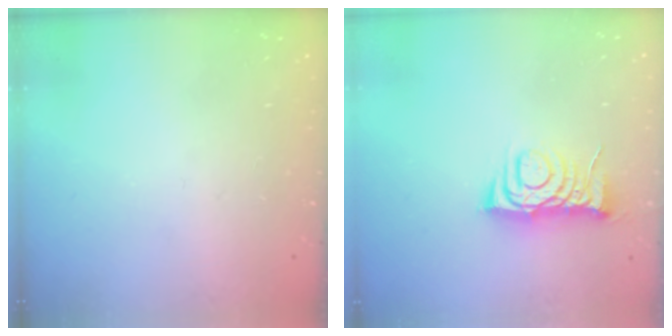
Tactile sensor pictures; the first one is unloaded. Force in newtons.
{"total": 7.1, "press": 7.1, "slide": 0.9}